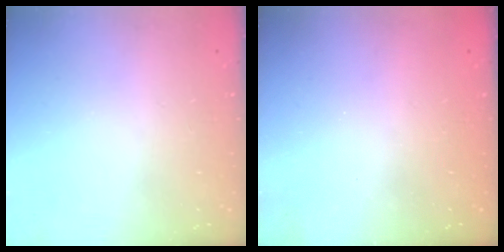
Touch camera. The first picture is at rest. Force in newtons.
{"total": 2.4, "press": 2.3, "slide": 0.8}